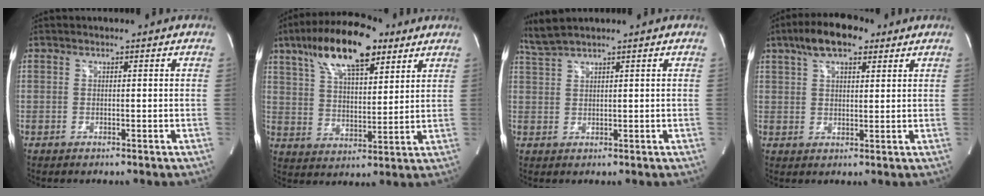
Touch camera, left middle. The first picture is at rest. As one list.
[{"total": 16.0, "force": [9.6, 5.4, 11.7], "torque": [-0.217, 0.030, 0.171]}, {"total": 3.4, "force": [3.1, -0.7, 1.3], "torque": [-0.042, 0.013, 0.072]}, {"total": 8.8, "force": [5.5, 3.3, 6.1], "torque": [-0.113, 0.024, 0.092]}]